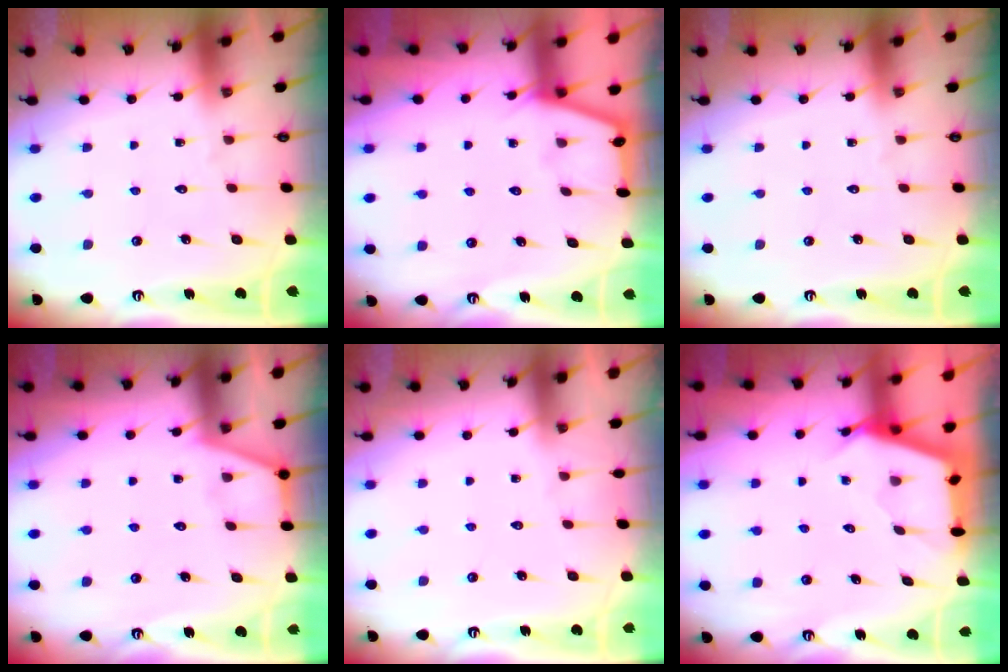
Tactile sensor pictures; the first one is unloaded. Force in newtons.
{"total": 1.9, "press": 1.9, "slide": 0.3}
{"total": 0.0}
{"total": 2.6, "press": 2.6, "slide": 0.3}
{"total": 0.0}
{"total": 2.6, "press": 2.6, "slide": 0.3}